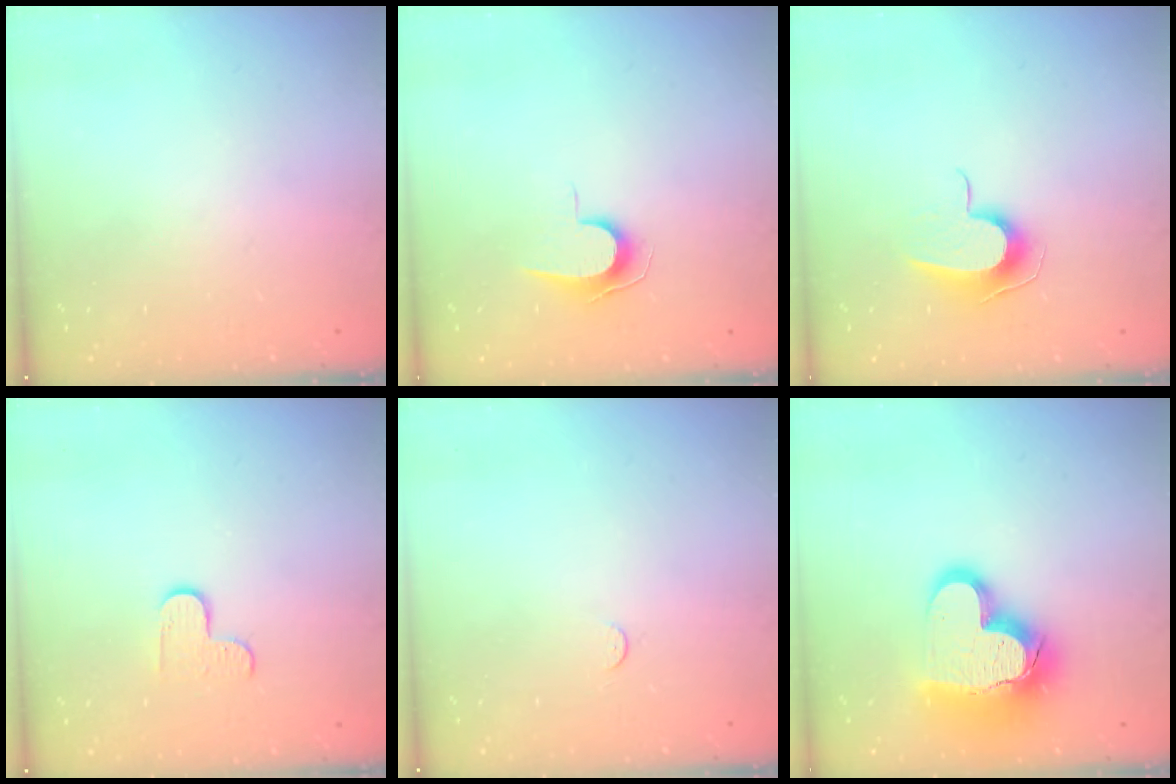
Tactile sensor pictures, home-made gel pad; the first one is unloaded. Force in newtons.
{"total": 7.1, "press": 7.0, "slide": 0.7}
{"total": 9.9, "press": 9.9, "slide": 0.3}
{"total": 3.6, "press": 3.6, "slide": 0.4}
{"total": 2.5, "press": 2.5, "slide": 0.3}
{"total": 19.2, "press": 19.0, "slide": 2.4}